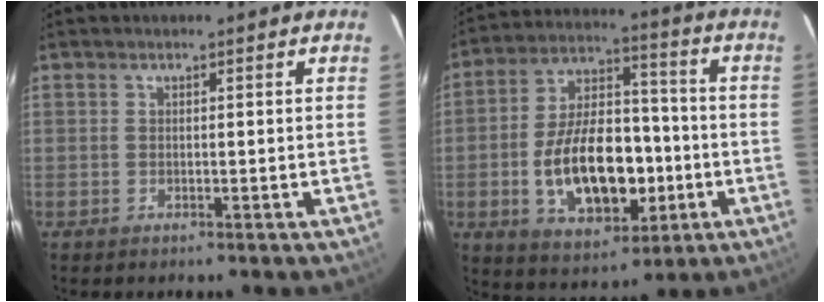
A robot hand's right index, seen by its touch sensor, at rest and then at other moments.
{"total": 18.2, "force": [-4.1, 10.0, 14.7], "torque": [-0.281, 0.015, -0.050]}